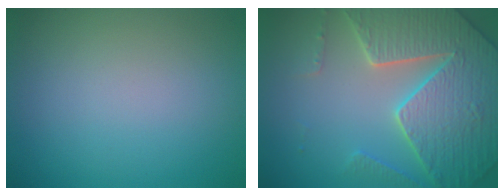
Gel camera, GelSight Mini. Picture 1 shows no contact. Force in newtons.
{"total": 7.5, "press": 7.2, "slide": 2.1}